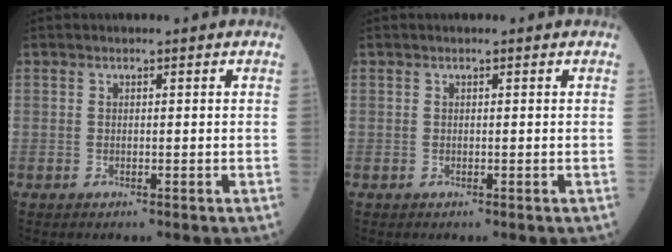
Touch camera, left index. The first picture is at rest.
{"total": 0.0}